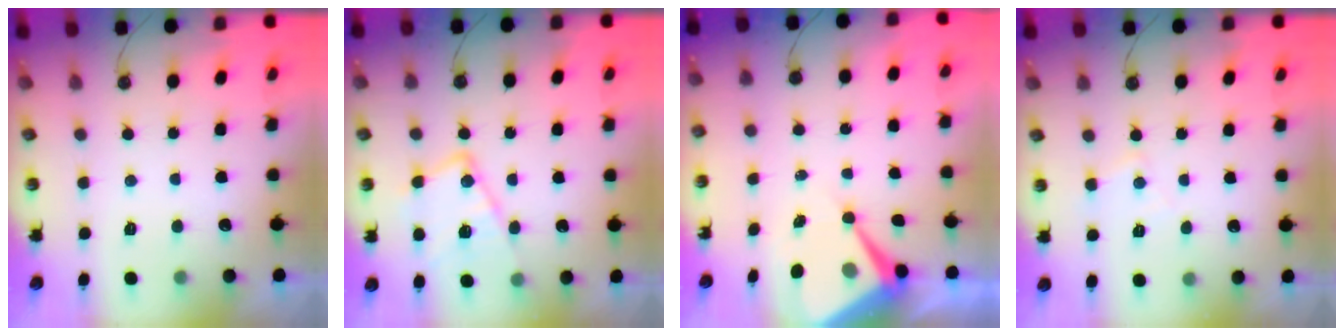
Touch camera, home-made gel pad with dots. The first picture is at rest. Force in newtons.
{"total": 15.7, "press": 15.6, "slide": 1.1}
{"total": 9.7, "press": 9.7, "slide": 0.8}
{"total": 5.0, "press": 4.9, "slide": 0.7}